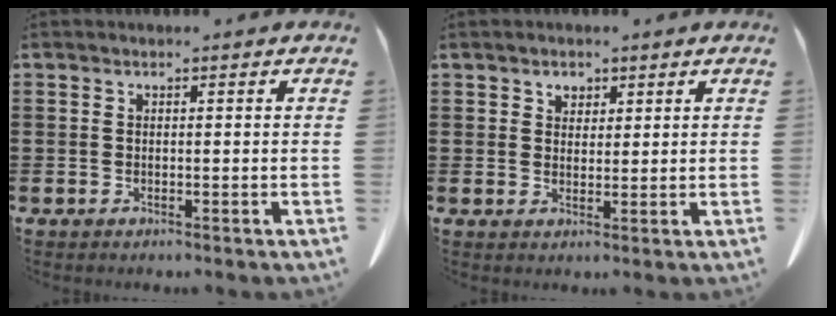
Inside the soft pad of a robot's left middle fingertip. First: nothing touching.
{"total": 1.8, "force": [1.3, 1.3, 0.3], "torque": [-0.004, 0.002, 0.022]}